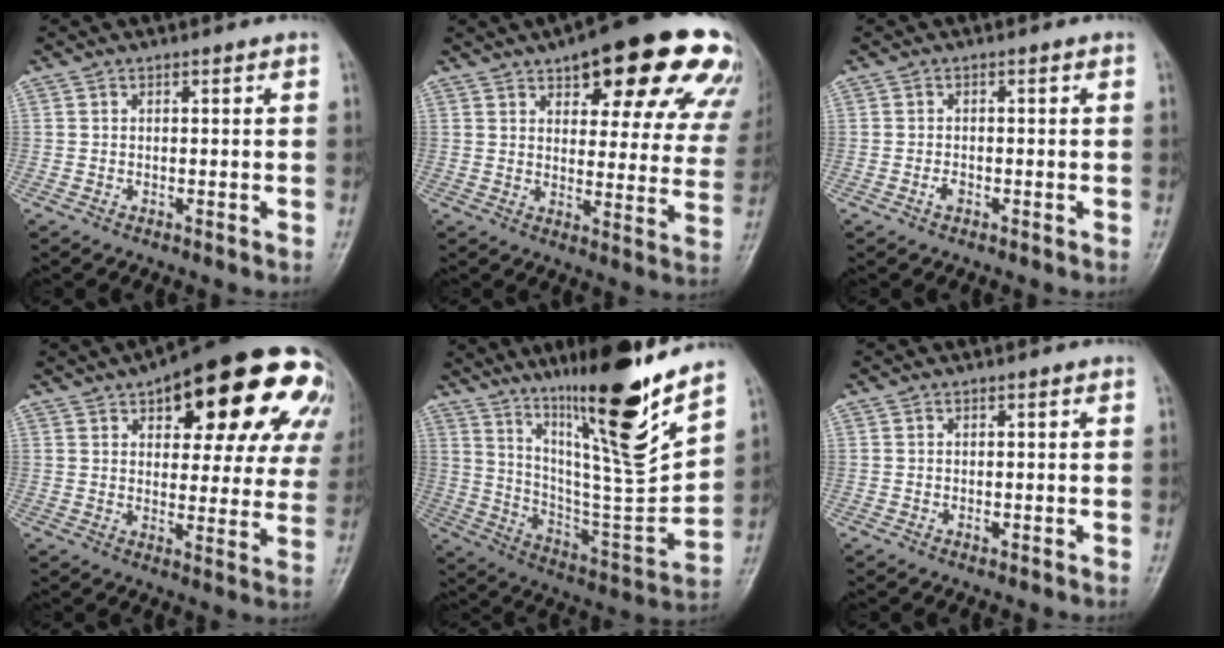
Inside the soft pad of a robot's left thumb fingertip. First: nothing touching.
{"total": 24.4, "force": [14.3, 8.7, 17.7], "torque": [-0.193, -0.027, 0.175]}
{"total": 1.3, "force": [-0.7, 0.8, 0.9], "torque": [-0.016, 0.002, -0.014]}
{"total": 25.3, "force": [12.5, 10.7, 19.2], "torque": [-0.217, -0.001, 0.160]}
{"total": 23.3, "force": [15.9, 1.9, 16.9], "torque": [-0.239, -0.089, 0.279]}
{"total": 0.8, "force": [-0.1, 0.5, 0.6], "torque": [-0.005, 0.000, -0.002]}